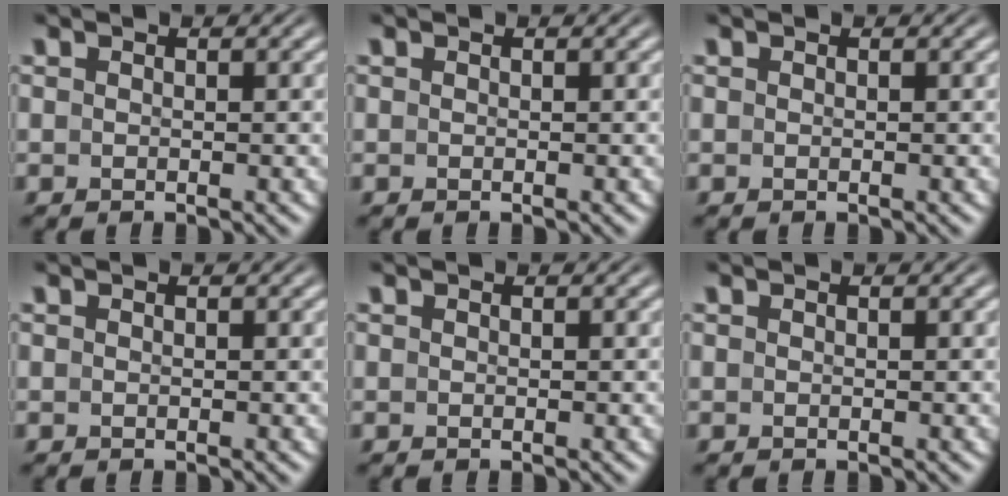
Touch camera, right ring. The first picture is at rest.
{"total": 0.0}
{"total": 0.0}
{"total": 0.0}
{"total": 0.0}
{"total": 0.0}